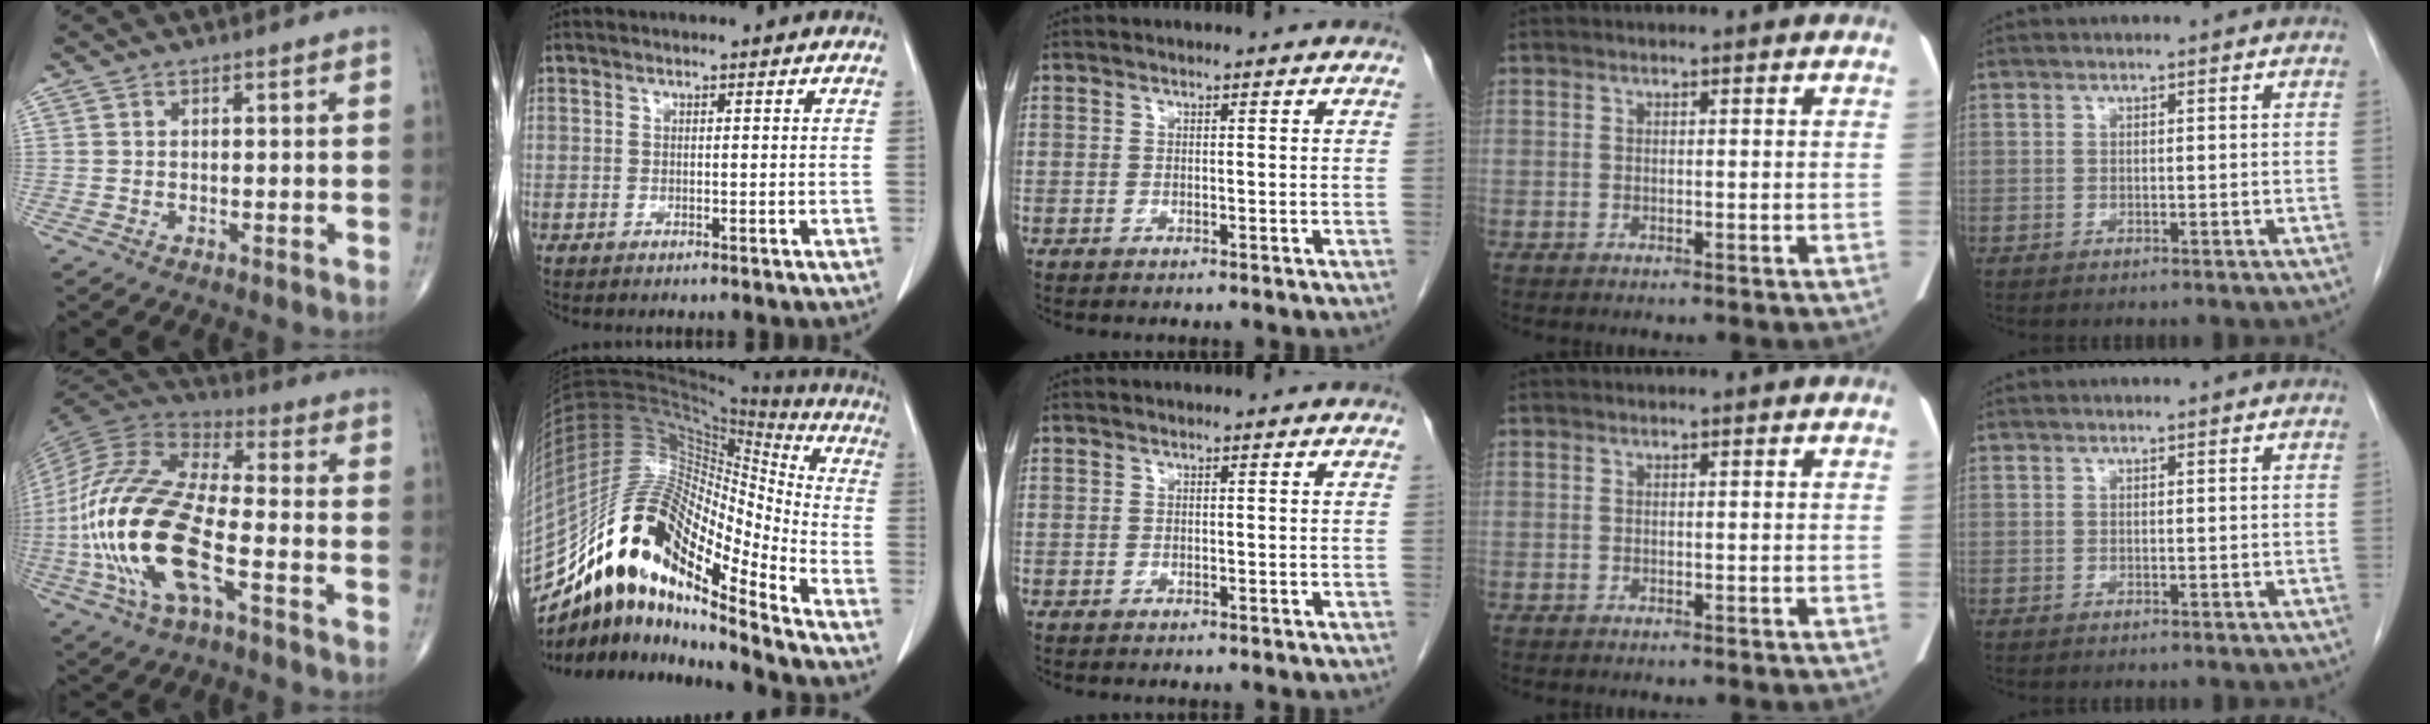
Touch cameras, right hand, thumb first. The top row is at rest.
{"thumb": {"total": 23.2, "force": [-6.4, 9.1, 20.3], "torque": [-0.456, 0.017, -0.119]}, "index": {"total": 22.0, "force": [-16.0, 4.9, 14.3], "torque": [-0.286, 0.030, -0.288]}}